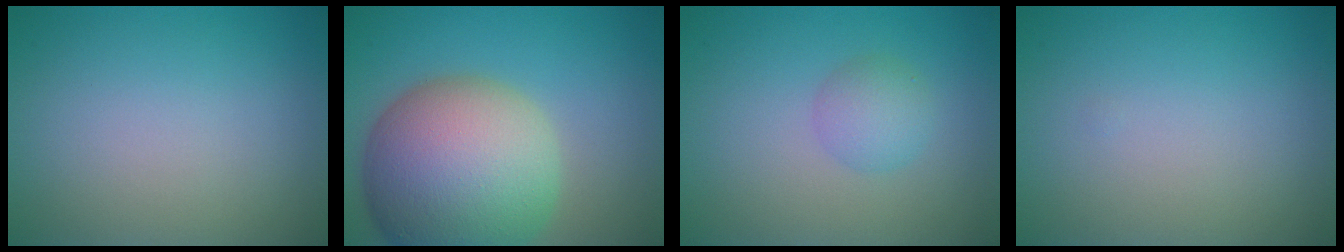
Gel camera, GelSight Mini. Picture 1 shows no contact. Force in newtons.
{"total": 14.6, "press": 14.6, "slide": 1.3}
{"total": 2.2, "press": 2.2, "slide": 0.1}
{"total": 0.0}